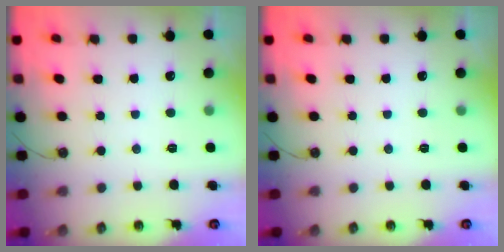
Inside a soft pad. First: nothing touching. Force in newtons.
{"total": 0.0}